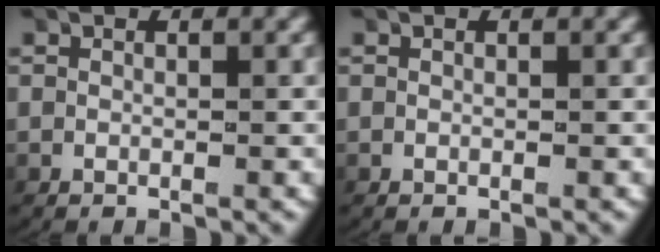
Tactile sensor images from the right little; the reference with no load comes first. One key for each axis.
{"total": 0.0}